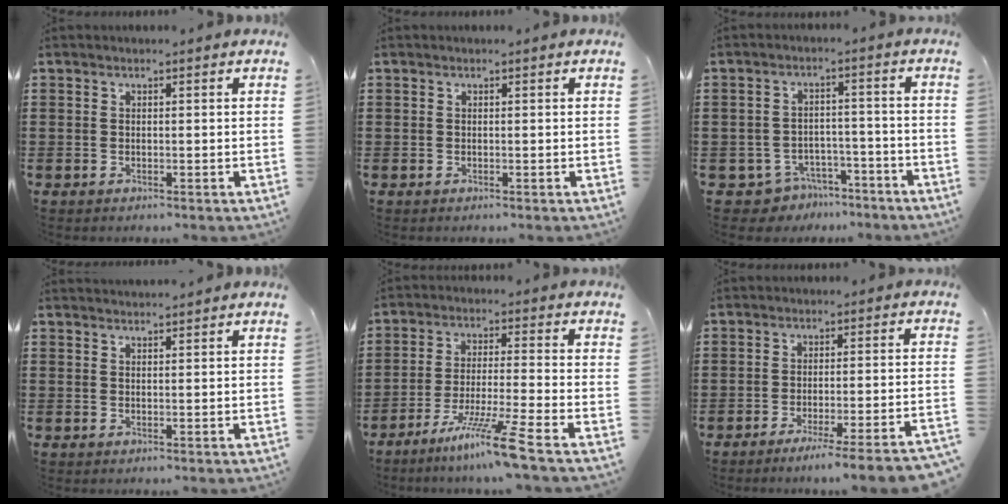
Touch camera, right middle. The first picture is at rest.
{"total": 0.0}
{"total": 4.6, "force": [-4.2, 1.5, 0.6], "torque": [-0.032, 0.005, -0.092]}
{"total": 1.3, "force": [1.3, 0.0, 0.0], "torque": [-0.003, -0.001, 0.025]}
{"total": 9.1, "force": [-6.6, -0.9, 6.2], "torque": [-0.119, -0.017, -0.127]}
{"total": 5.0, "force": [-4.1, -0.9, 2.6], "torque": [-0.039, -0.017, -0.079]}